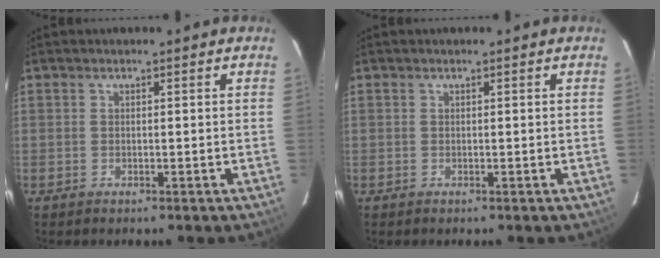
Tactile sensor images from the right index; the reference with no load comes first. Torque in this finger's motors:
{"motor_torque": [0.00, 0.00, 0.00, 0.00]}